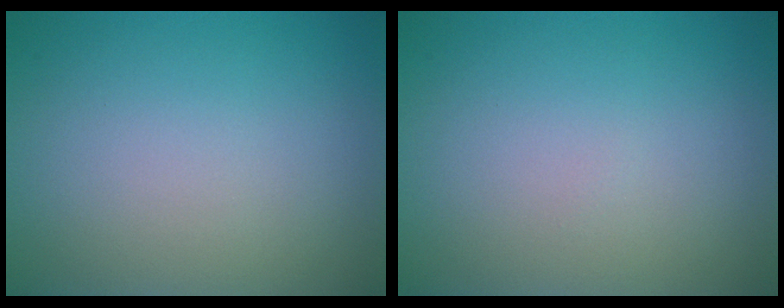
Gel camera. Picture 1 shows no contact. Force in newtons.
{"total": 0.0}